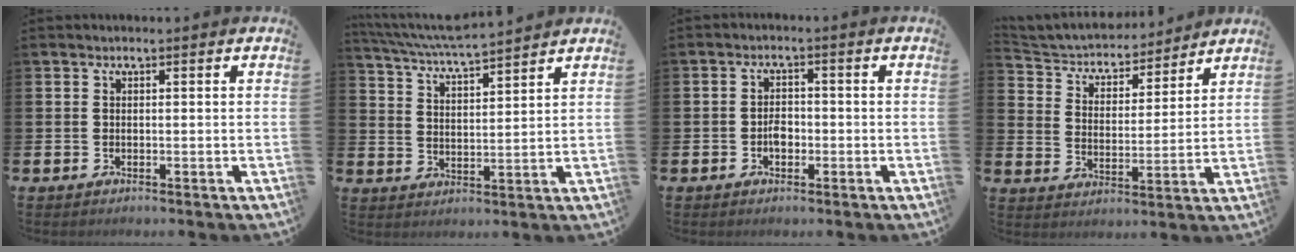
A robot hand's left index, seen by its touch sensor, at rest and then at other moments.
{"total": 6.2, "force": [6.0, 0.2, 1.6], "torque": [-0.053, -0.036, 0.107]}
{"total": 2.3, "force": [-0.6, 1.6, 1.6], "torque": [-0.016, -0.001, -0.015]}
{"total": 4.8, "force": [4.5, 1.9, 0.3], "torque": [-0.036, -0.039, 0.071]}